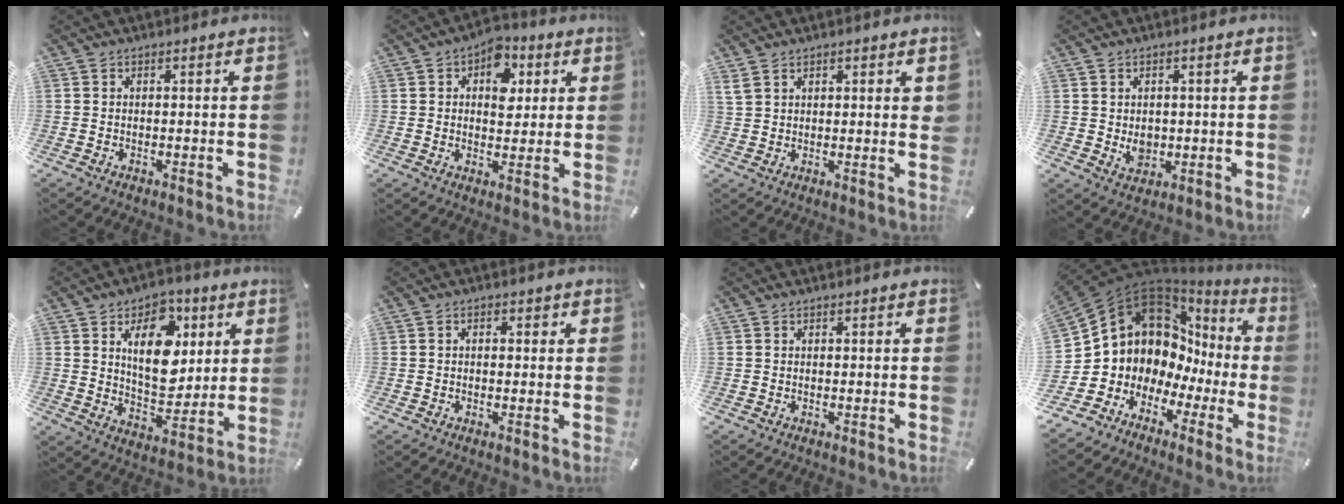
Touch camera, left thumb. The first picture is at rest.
{"total": 9.2, "force": [2.6, 6.5, 5.9], "torque": [-0.069, -0.002, 0.039]}
{"total": 3.4, "force": [2.1, 1.7, 2.1], "torque": [-0.036, -0.003, 0.038]}
{"total": 4.1, "force": [0.1, 3.6, 2.0], "torque": [-0.013, -0.004, 0.001]}
{"total": 15.2, "force": [5.4, 9.9, 10.1], "torque": [-0.142, -0.011, 0.095]}
{"total": 1.4, "force": [-0.1, 1.1, 0.9], "torque": [-0.010, 0.003, -0.005]}
{"total": 0.0}
{"total": 9.1, "force": [4.6, 7.7, 1.9], "torque": [-0.055, -0.079, 0.091]}